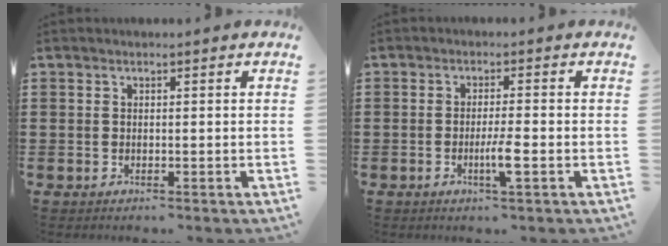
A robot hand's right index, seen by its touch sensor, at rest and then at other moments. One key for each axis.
{"total": 3.9, "fx": -1.3, "fy": 0.1, "fz": 3.6, "tx": -0.062, "ty": -0.007, "tz": -0.024}